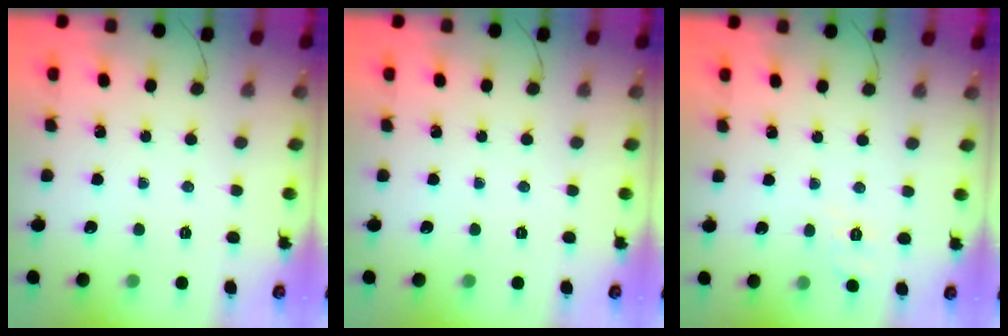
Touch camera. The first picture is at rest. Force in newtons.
{"total": 0.0}
{"total": 4.2, "press": 3.7, "slide": 1.9}